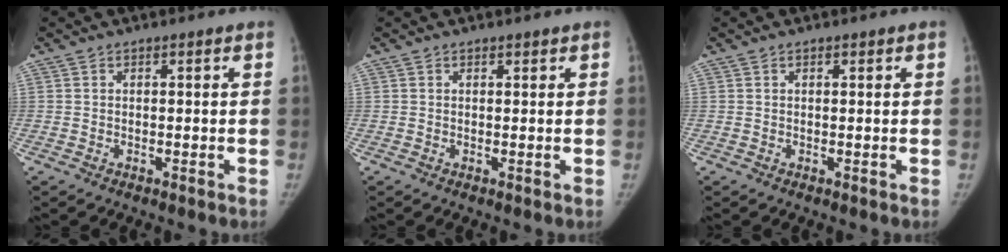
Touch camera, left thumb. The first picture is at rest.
{"total": 0.6, "force": [0.5, 0.3, 0.2], "torque": [-0.001, -0.003, 0.006]}
{"total": 0.7, "force": [0.4, 0.3, 0.5], "torque": [-0.007, 0.000, 0.005]}